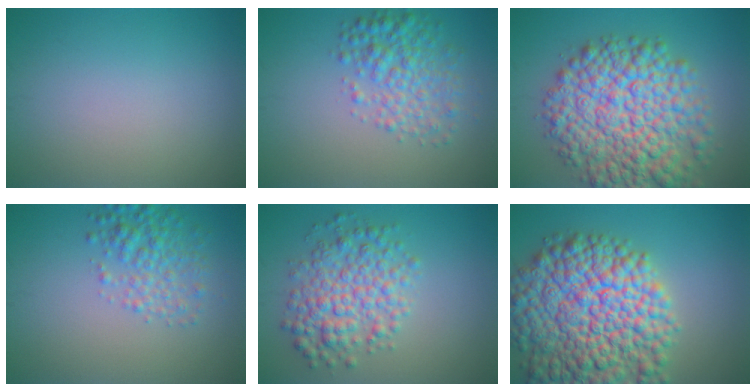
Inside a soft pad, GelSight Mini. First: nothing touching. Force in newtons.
{"total": 4.2, "press": 4.2, "slide": 0.1}
{"total": 12.0, "press": 12.0, "slide": 0.3}
{"total": 3.4, "press": 3.4, "slide": 0.1}
{"total": 5.5, "press": 5.5, "slide": 0.1}
{"total": 14.6, "press": 14.6, "slide": 0.8}